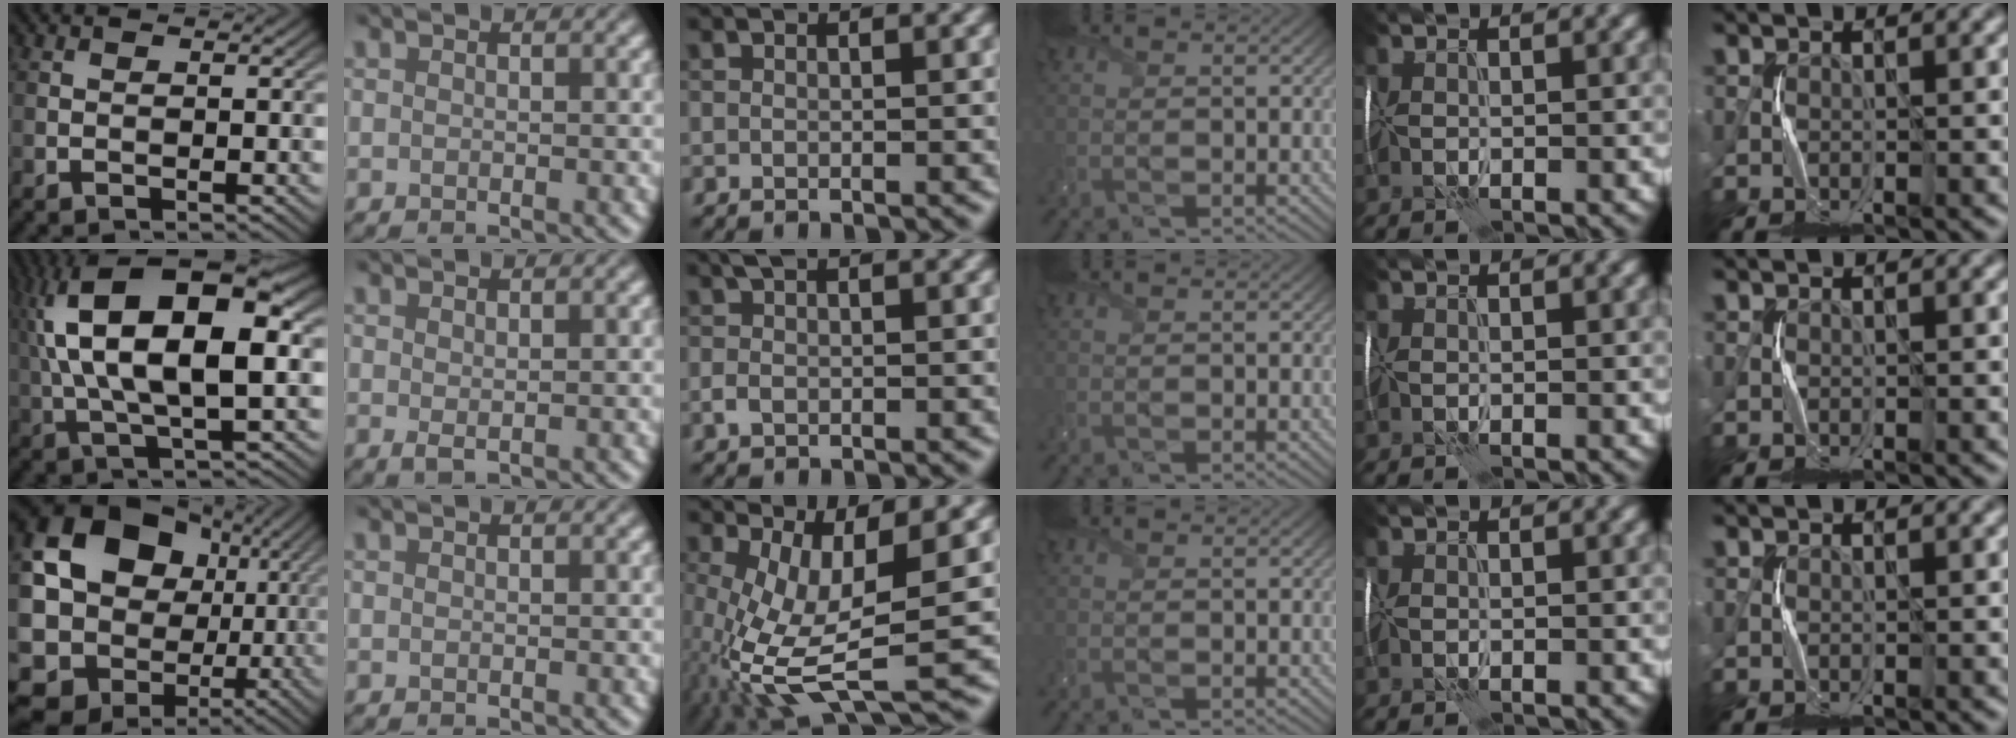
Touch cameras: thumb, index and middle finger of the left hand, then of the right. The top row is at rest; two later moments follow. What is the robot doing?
{"motion": "wrap", "object": "receipt paper"}